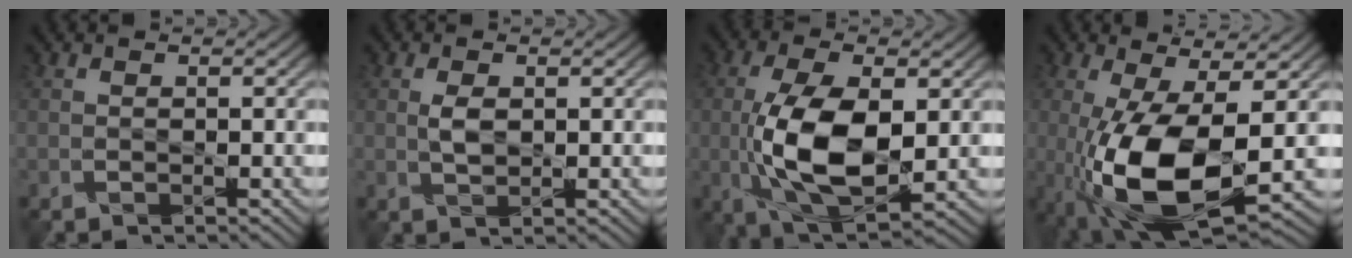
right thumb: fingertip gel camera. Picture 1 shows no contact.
{"total": 2.2, "force": [0.4, 1.1, 1.9], "torque": [-0.044, 0.000, 0.008]}
{"total": 11.6, "force": [-0.9, 5.3, 10.3], "torque": [-0.219, -0.005, -0.011]}
{"total": 12.7, "force": [-2.8, 4.9, 11.4], "torque": [-0.243, -0.025, -0.045]}